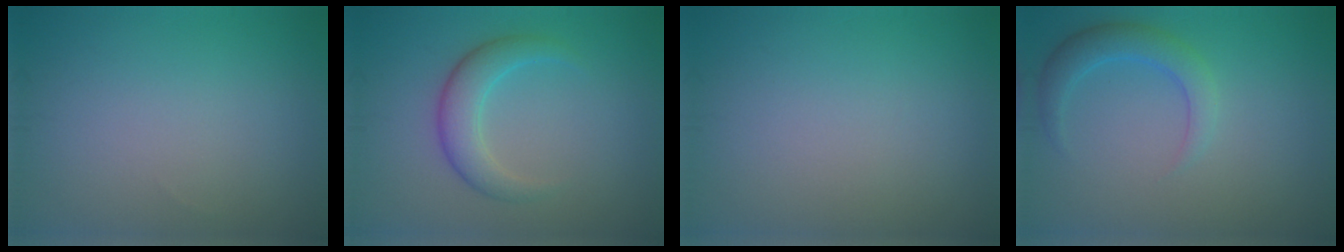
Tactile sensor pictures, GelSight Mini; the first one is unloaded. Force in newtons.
{"total": 3.5, "press": 3.5, "slide": 0.2}
{"total": 0.0}
{"total": 2.9, "press": 2.9, "slide": 0.1}